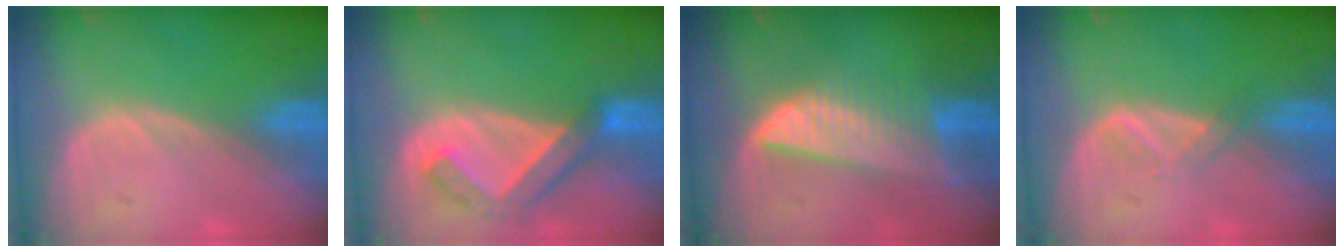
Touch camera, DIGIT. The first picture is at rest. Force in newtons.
{"total": 5.8, "press": 5.8, "slide": 0.8}
{"total": 7.3, "press": 6.9, "slide": 2.6}
{"total": 1.8, "press": 1.7, "slide": 0.3}